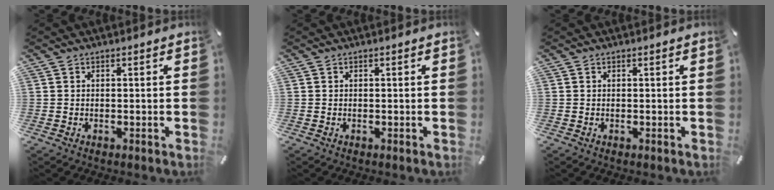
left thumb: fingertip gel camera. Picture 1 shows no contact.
{"total": 0.0}
{"total": 0.0}